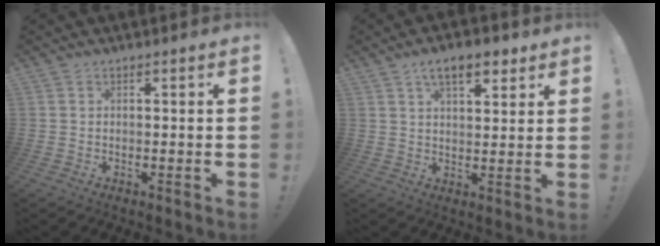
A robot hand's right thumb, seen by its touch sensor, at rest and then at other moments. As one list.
[{"total": 8.9, "force": [5.4, 3.7, 6.1], "torque": [-0.087, -0.016, 0.093]}]